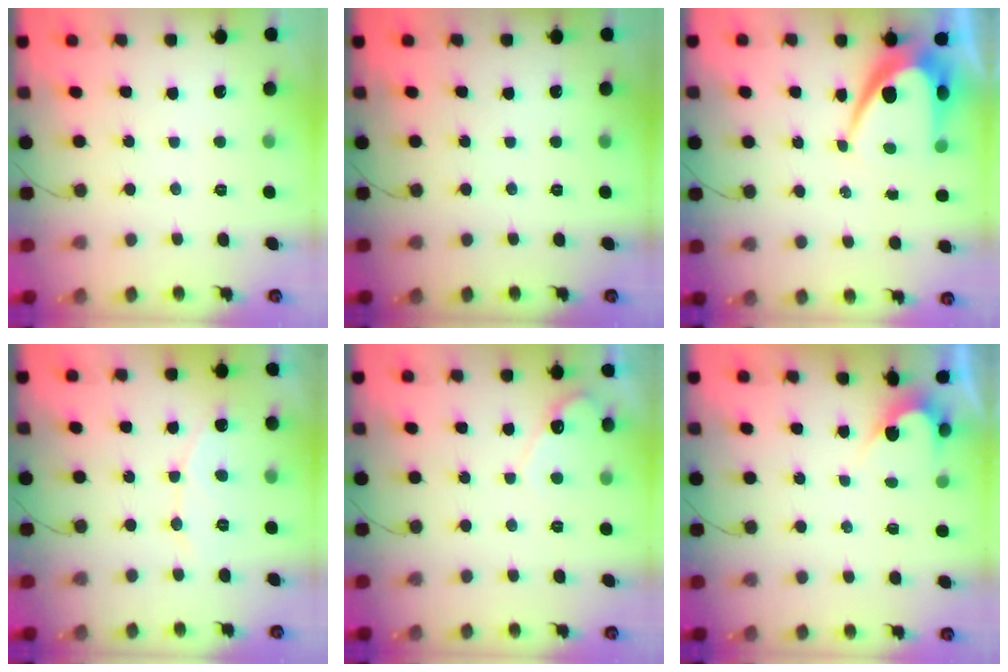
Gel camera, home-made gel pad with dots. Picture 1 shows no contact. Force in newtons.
{"total": 0.0}
{"total": 8.9, "press": 8.9, "slide": 0.6}
{"total": 5.8, "press": 5.8, "slide": 0.4}
{"total": 3.8, "press": 3.8, "slide": 0.2}
{"total": 2.7, "press": 2.7, "slide": 0.1}